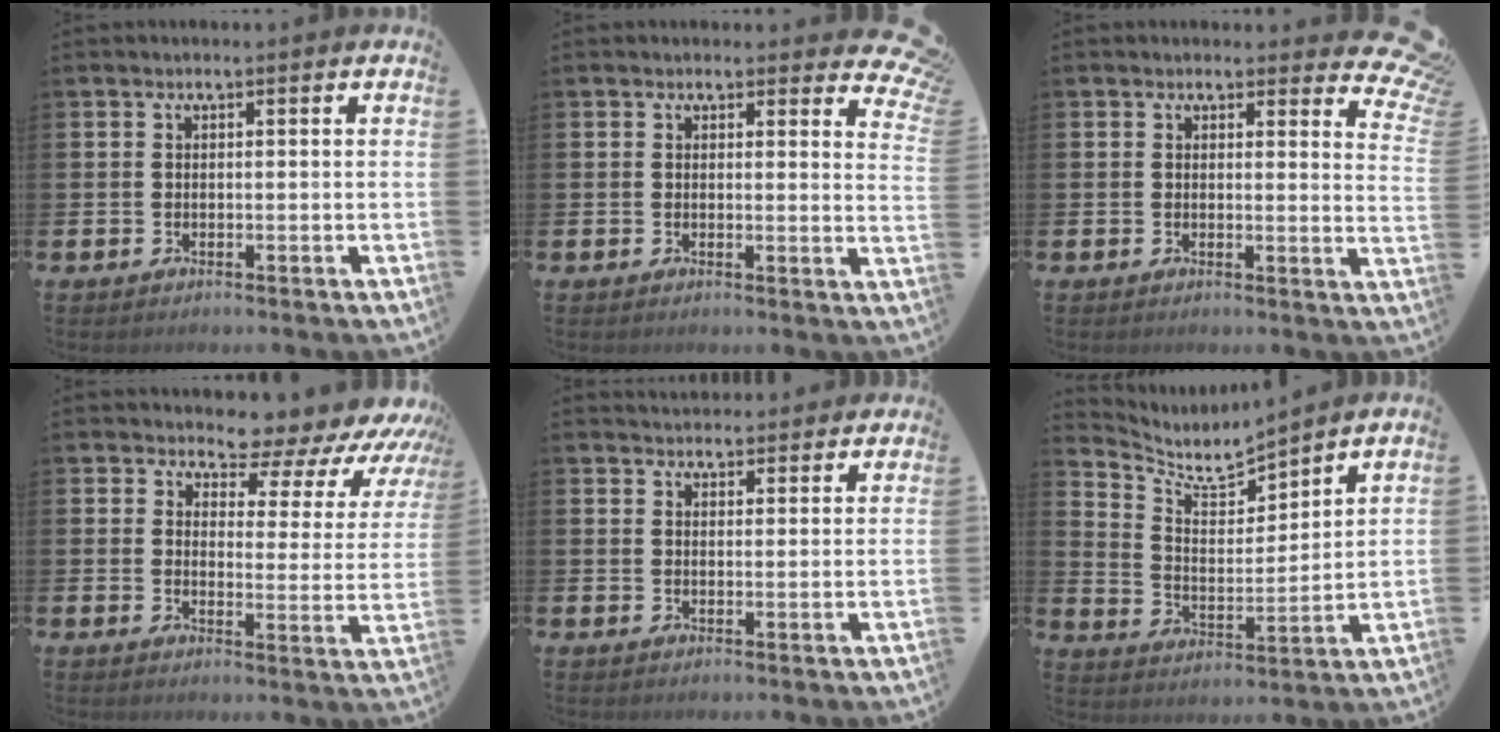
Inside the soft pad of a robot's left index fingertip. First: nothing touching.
{"total": 2.4, "force": [2.1, 1.1, 0.4], "torque": [0.009, -0.016, 0.032]}
{"total": 3.0, "force": [2.6, 1.2, 0.8], "torque": [0.000, -0.019, 0.041]}
{"total": 5.3, "force": [4.7, 2.2, 0.9], "torque": [-0.022, -0.055, 0.069]}
{"total": 3.3, "force": [3.3, 0.6, -0.2], "torque": [-0.001, -0.016, 0.060]}
{"total": 5.7, "force": [5.5, 0.9, 1.2], "torque": [-0.057, -0.045, 0.093]}